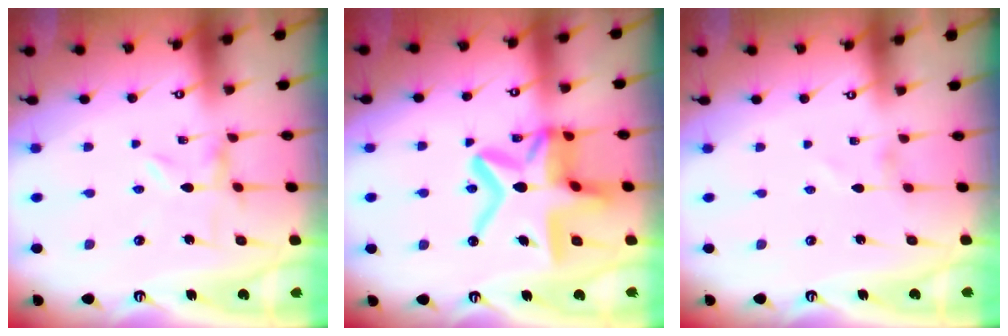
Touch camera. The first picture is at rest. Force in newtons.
{"total": 21.1, "press": 21.0, "slide": 1.9}
{"total": 0.6, "press": 0.6, "slide": 0.1}